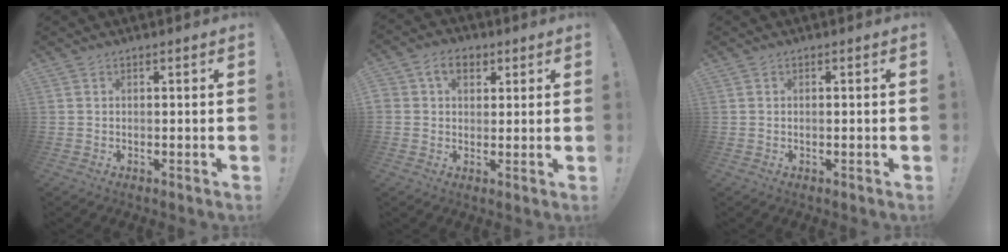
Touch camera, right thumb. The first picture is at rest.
{"total": 6.6, "force": [2.6, 5.0, 3.5], "torque": [-0.054, 0.002, 0.049]}
{"total": 0.6, "force": [-0.3, 0.1, 0.5], "torque": [-0.010, 0.001, -0.004]}